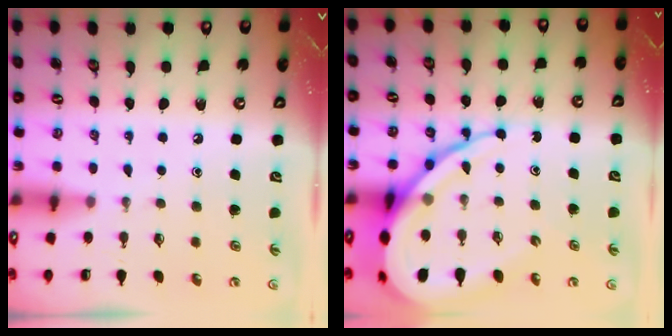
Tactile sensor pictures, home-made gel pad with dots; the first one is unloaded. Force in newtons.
{"total": 18.0, "press": 17.9, "slide": 1.9}